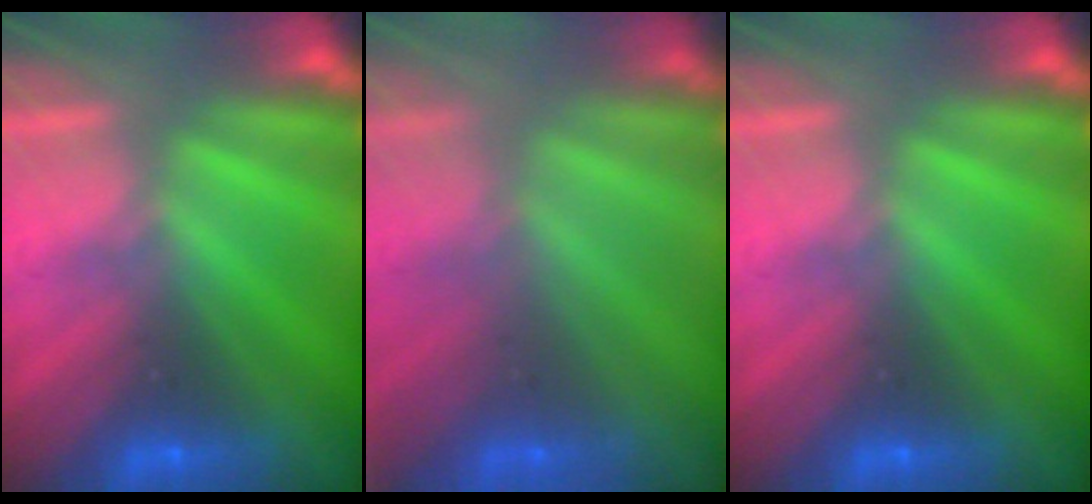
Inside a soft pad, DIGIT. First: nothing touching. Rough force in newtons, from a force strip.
{"total": 2.2}
{"total": 0.0}